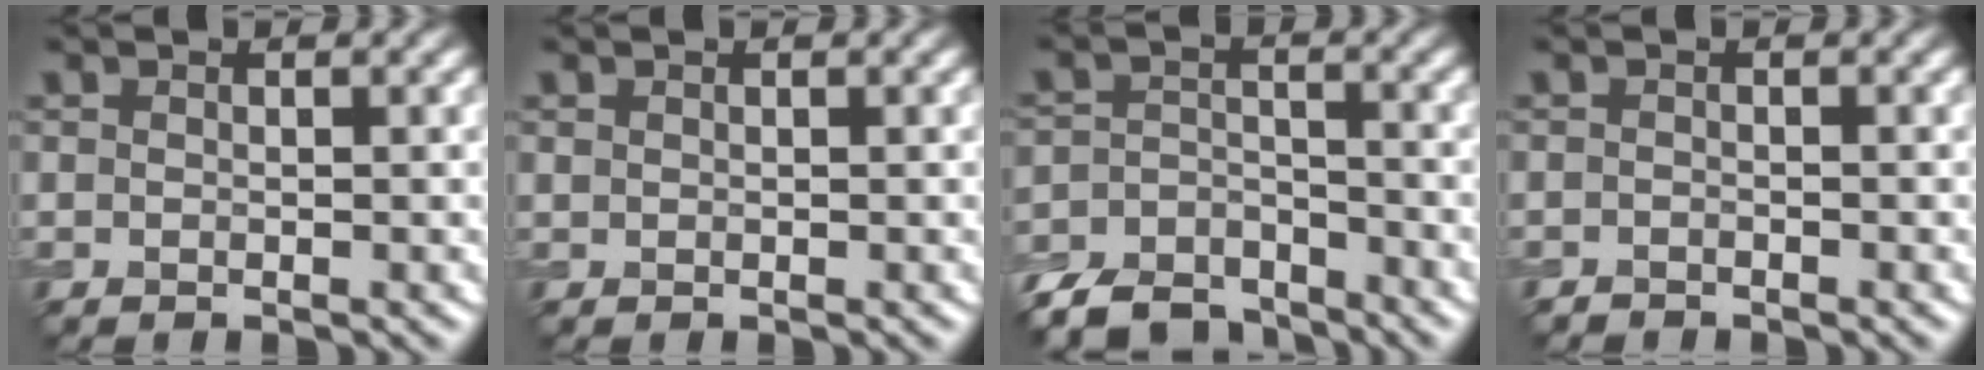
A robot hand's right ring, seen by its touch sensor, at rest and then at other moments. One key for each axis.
{"total": 0.0}
{"total": 6.5, "fx": -5.7, "fy": 2.6, "fz": 1.9, "tx": -0.036, "ty": -0.012, "tz": -0.107}
{"total": 0.8, "fx": -0.7, "fy": 0.2, "fz": 0.0, "tx": 0.003, "ty": -0.003, "tz": -0.015}